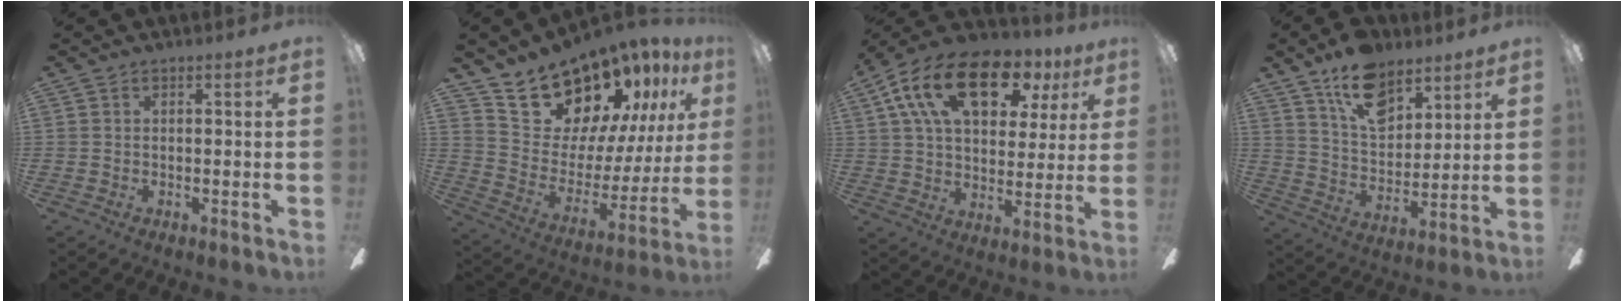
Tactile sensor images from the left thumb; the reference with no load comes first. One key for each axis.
{"total": 20.9, "fx": 17.1, "fy": 10.3, "fz": 6.3, "tx": -0.114, "ty": -0.124, "tz": 0.328}
{"total": 20.1, "fx": 10.8, "fy": 10.6, "fz": 13.2, "tx": -0.233, "ty": -0.030, "tz": 0.188}
{"total": 14.5, "fx": 9.7, "fy": 8.1, "fz": 7.2, "tx": -0.120, "ty": -0.042, "tz": 0.179}